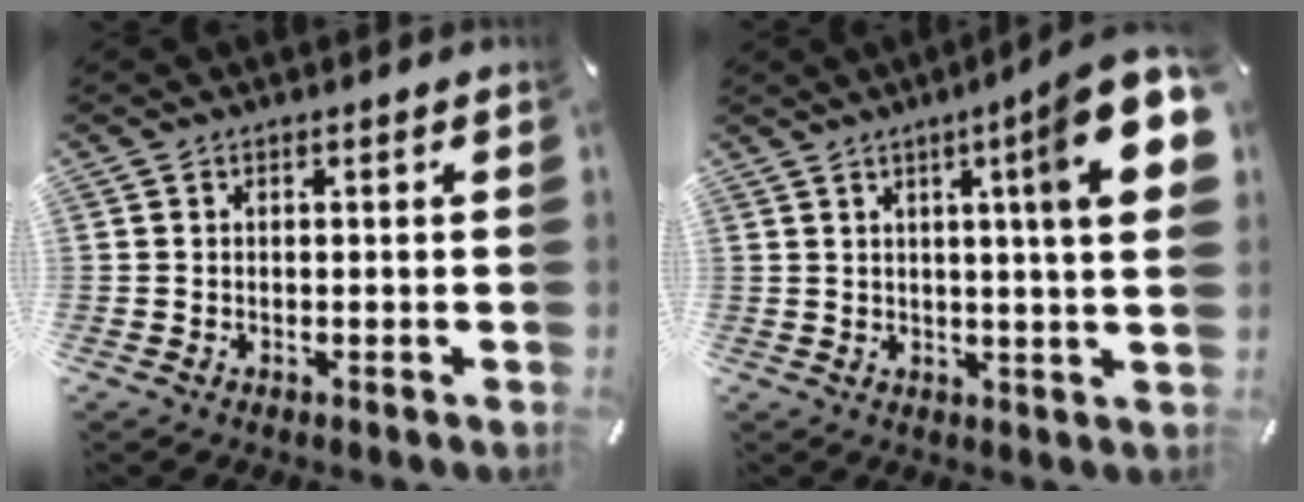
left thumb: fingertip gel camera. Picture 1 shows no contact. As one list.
[{"total": 15.9, "force": [5.9, 0.5, 14.7], "torque": [-0.223, -0.036, 0.075]}]